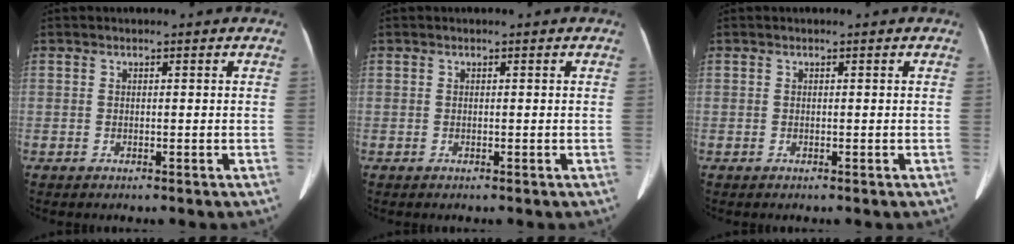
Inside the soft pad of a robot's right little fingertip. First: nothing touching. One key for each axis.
{"total": 0.0}
{"total": 0.0}